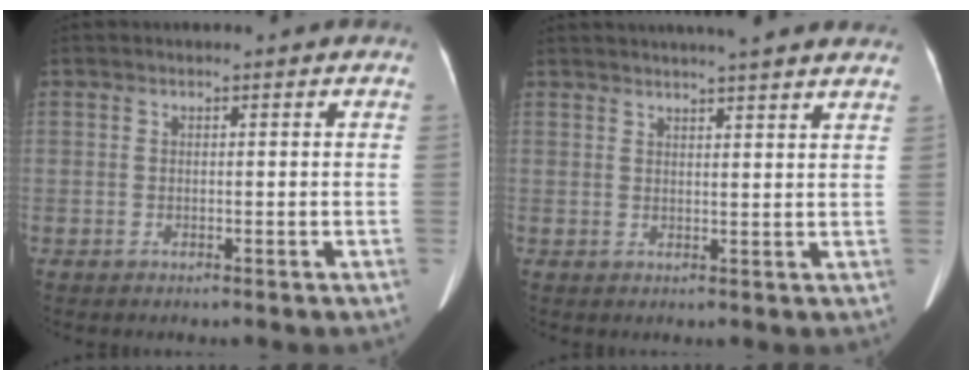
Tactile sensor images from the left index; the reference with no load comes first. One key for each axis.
{"total": 13.2, "fx": 11.5, "fy": 0.9, "fz": 6.3, "tx": -0.090, "ty": 0.028, "tz": 0.134}